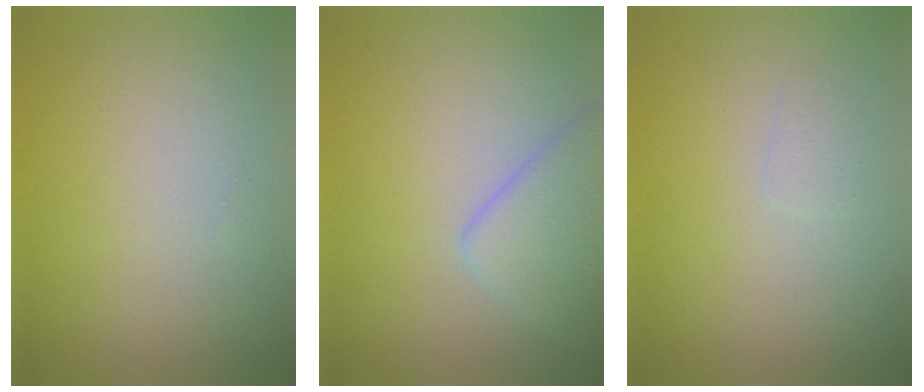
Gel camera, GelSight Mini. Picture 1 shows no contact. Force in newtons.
{"total": 3.1, "press": 3.1, "slide": 0.0}
{"total": 0.7, "press": 0.7, "slide": 0.1}